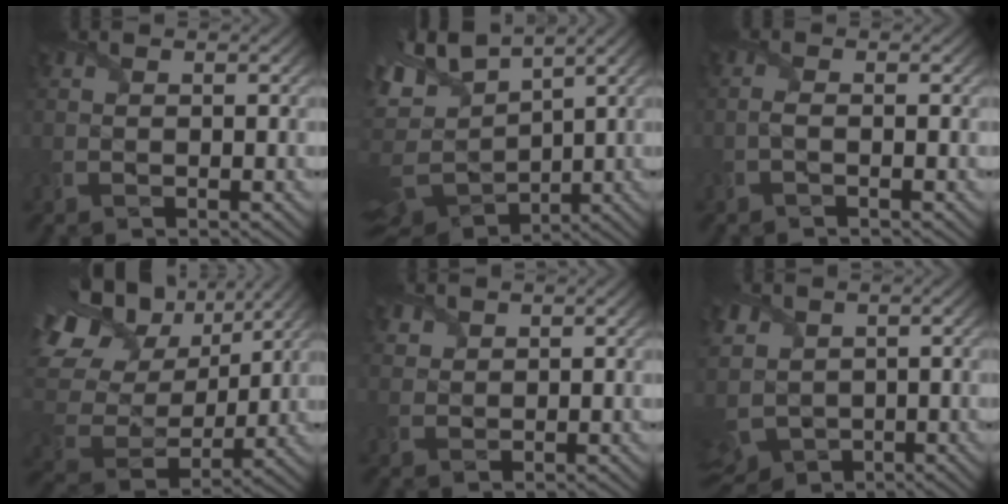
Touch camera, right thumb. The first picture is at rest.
{"total": 13.1, "force": [3.9, 7.5, 9.9], "torque": [-0.240, 0.001, 0.086]}
{"total": 1.1, "force": [-0.7, 0.1, 0.9], "torque": [-0.020, 0.001, -0.019]}
{"total": 17.2, "force": [7.9, 11.7, 9.9], "torque": [-0.245, 0.029, 0.146]}
{"total": 2.2, "force": [1.8, 1.1, 0.5], "torque": [-0.016, 0.001, 0.044]}
{"total": 6.3, "force": [0.5, 5.0, 3.8], "torque": [-0.132, -0.013, 0.004]}